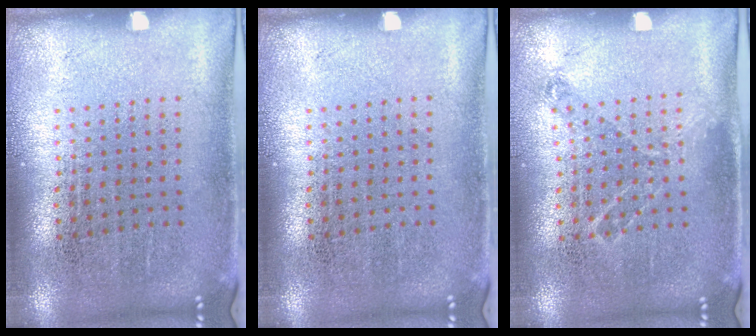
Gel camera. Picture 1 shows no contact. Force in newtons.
{"total": 0.0}
{"total": 1.0, "press": 0.9, "slide": 0.3}